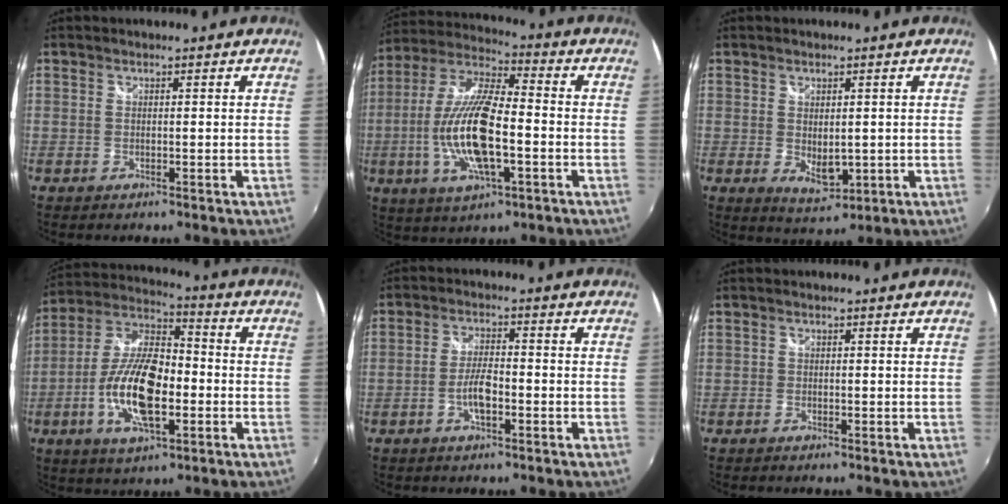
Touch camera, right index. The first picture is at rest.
{"total": 16.9, "force": [-3.5, 5.5, 15.6], "torque": [-0.314, -0.006, -0.067]}
{"total": 4.8, "force": [0.0, 3.0, 3.7], "torque": [-0.058, -0.011, 0.007]}
{"total": 16.0, "force": [-3.9, 6.7, 14.0], "torque": [-0.281, -0.001, -0.076]}
{"total": 4.7, "force": [-1.8, 1.6, 4.0], "torque": [-0.083, 0.004, -0.034]}
{"total": 0.6, "force": [-0.5, 0.4, 0.0], "torque": [-0.002, -0.002, -0.012]}